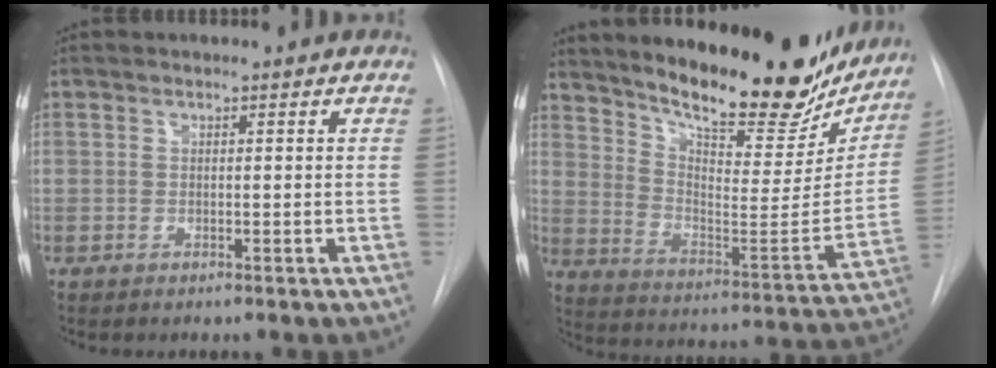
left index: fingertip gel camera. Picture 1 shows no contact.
{"total": 23.7, "force": [19.8, 6.1, 11.5], "torque": [-0.173, -0.046, 0.277]}